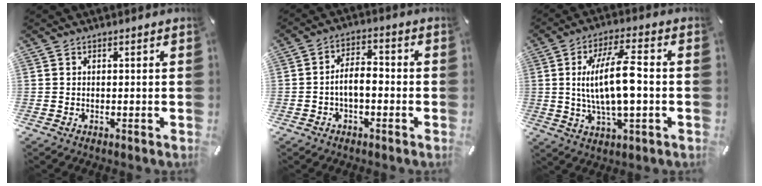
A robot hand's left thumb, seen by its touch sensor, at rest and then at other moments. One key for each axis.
{"total": 5.9, "fx": -1.9, "fy": 3.2, "fz": 4.6, "tx": -0.076, "ty": 0.020, "tz": -0.034}
{"total": 14.0, "fx": -0.2, "fy": 4.5, "fz": 13.3, "tx": -0.271, "ty": -0.001, "tz": -0.010}